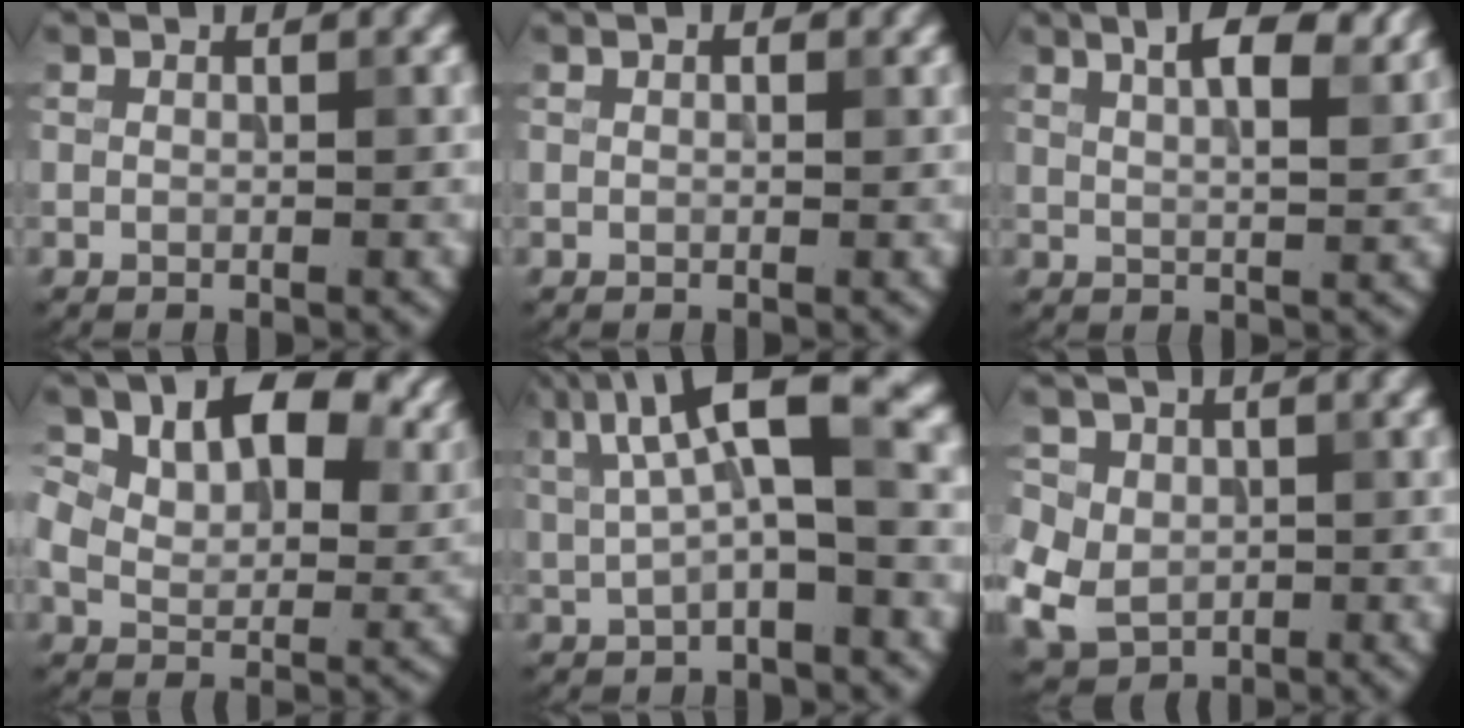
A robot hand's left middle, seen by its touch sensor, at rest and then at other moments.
{"total": 0.5, "force": [0.1, 0.3, 0.4], "torque": [-0.010, 0.001, 0.002]}
{"total": 5.7, "force": [3.2, 2.2, 4.1], "torque": [-0.043, 0.021, 0.030]}
{"total": 14.8, "force": [6.5, 8.5, 10.3], "torque": [-0.157, 0.014, 0.109]}
{"total": 8.1, "force": [2.0, 2.4, 7.5], "torque": [-0.136, 0.016, 0.029]}
{"total": 6.6, "force": [-0.6, 5.7, 3.4], "torque": [-0.081, 0.010, -0.031]}